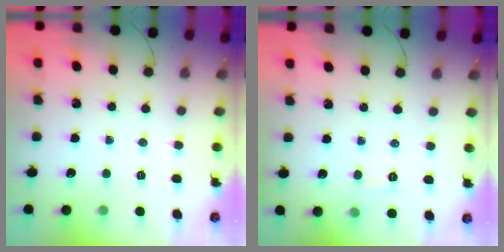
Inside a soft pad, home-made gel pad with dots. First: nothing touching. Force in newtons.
{"total": 4.6, "press": 4.4, "slide": 1.2}